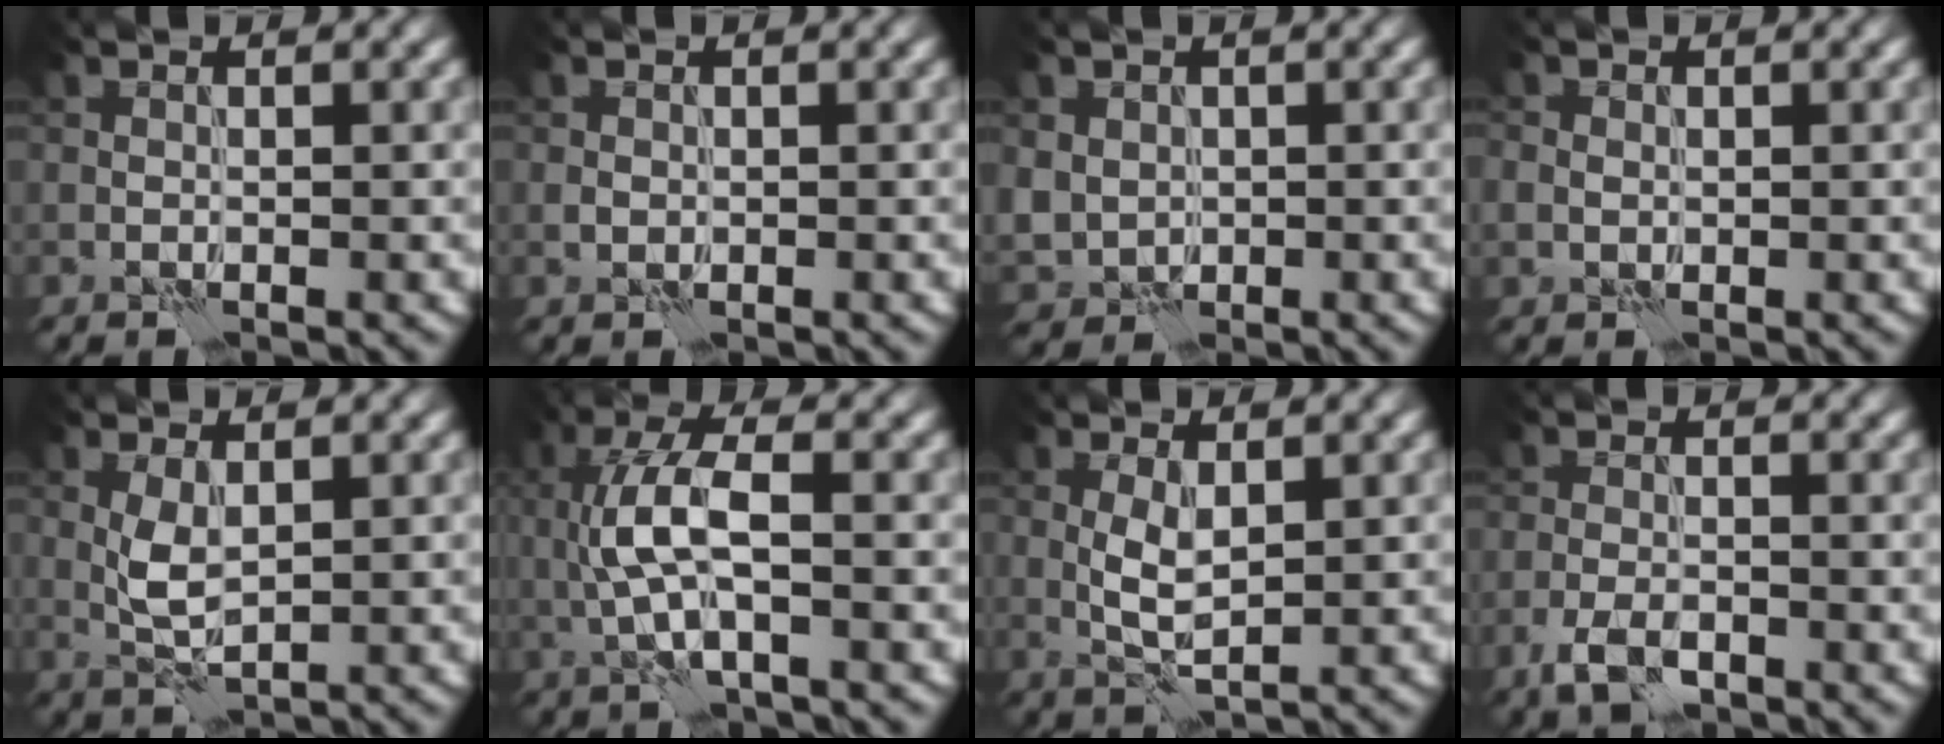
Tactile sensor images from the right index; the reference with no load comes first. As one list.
[{"total": 0.6, "force": [0.1, 0.6, 0.0], "torque": [-0.002, -0.002, 0.000]}, {"total": 3.1, "force": [0.4, 3.0, 0.6], "torque": [-0.024, -0.002, 0.010]}, {"total": 1.5, "force": [0.3, 1.4, 0.4], "torque": [-0.005, -0.001, 0.005]}, {"total": 2.4, "force": [0.6, 1.1, 2.1], "torque": [-0.051, 0.000, 0.011]}, {"total": 5.3, "force": [0.4, 1.8, 4.9], "torque": [-0.109, 0.001, 0.003]}, {"total": 2.5, "force": [0.5, 1.0, 2.2], "torque": [-0.050, -0.002, 0.011]}, {"total": 2.7, "force": [-1.7, 1.3, 1.7], "torque": [-0.038, -0.003, -0.040]}]